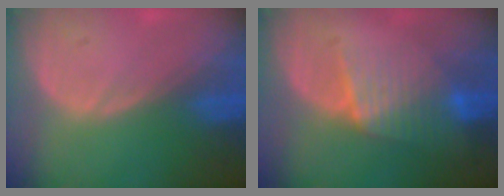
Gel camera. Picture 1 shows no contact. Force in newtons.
{"total": 6.4, "press": 6.1, "slide": 2.1}